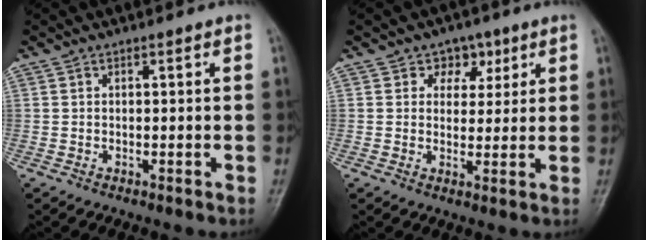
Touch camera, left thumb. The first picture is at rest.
{"total": 4.9, "force": [2.4, 4.0, 1.4], "torque": [0.017, -0.005, 0.032]}